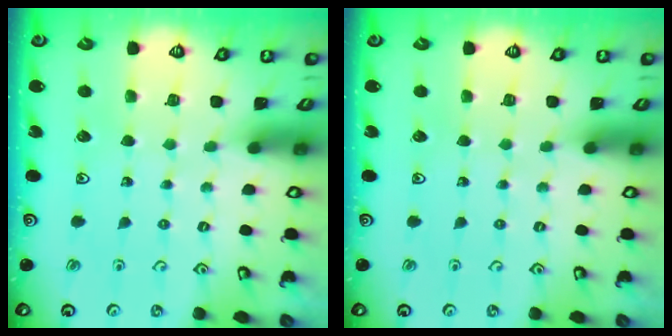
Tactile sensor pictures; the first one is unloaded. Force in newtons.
{"total": 0.0}